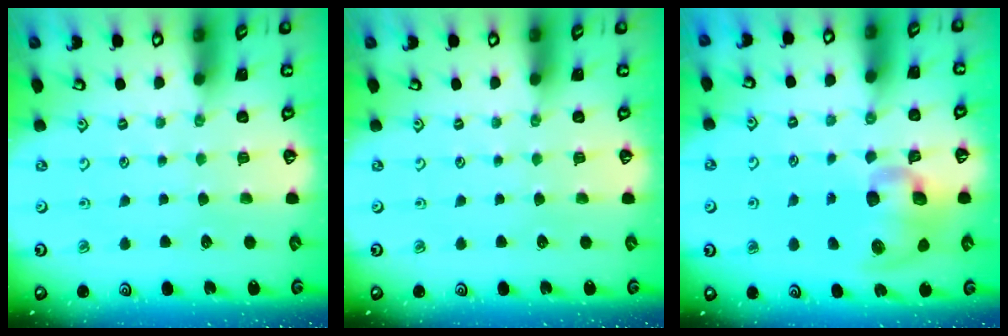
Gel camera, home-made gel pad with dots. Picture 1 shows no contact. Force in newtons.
{"total": 0.0}
{"total": 13.9, "press": 13.8, "slide": 1.9}